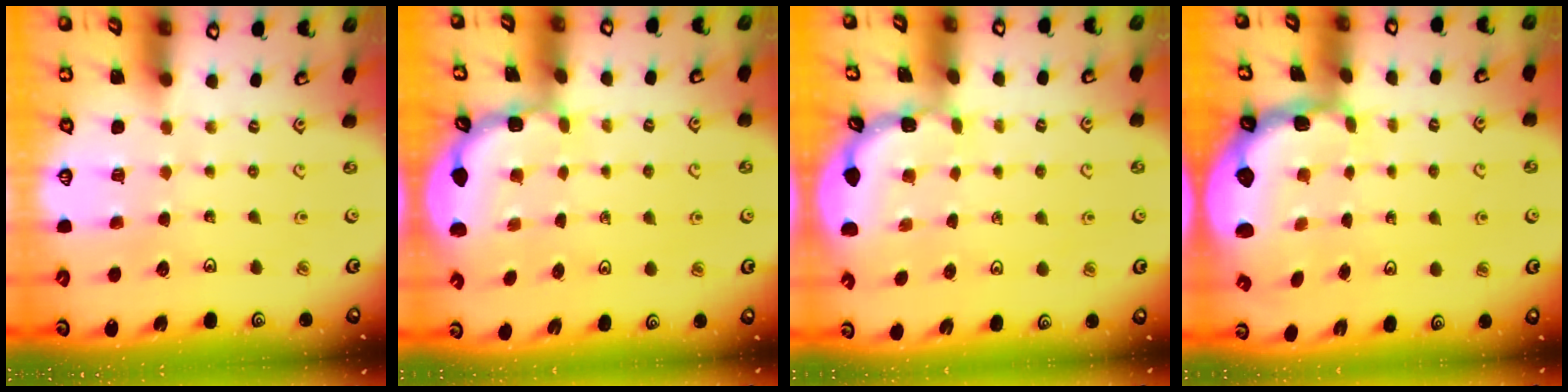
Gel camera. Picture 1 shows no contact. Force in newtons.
{"total": 1.9, "press": 1.9, "slide": 0.2}
{"total": 1.3, "press": 1.3, "slide": 0.1}
{"total": 2.3, "press": 1.5, "slide": 1.8}